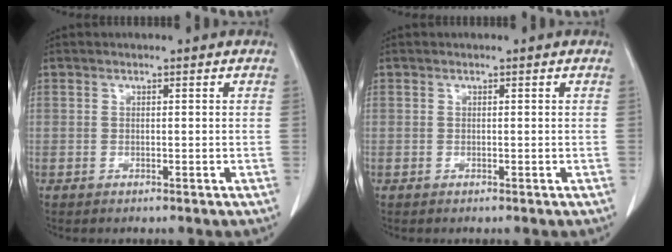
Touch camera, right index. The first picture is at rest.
{"total": 0.0}